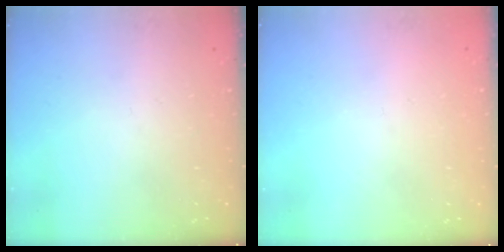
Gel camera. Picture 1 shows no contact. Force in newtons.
{"total": 2.3, "press": 2.3, "slide": 0.1}